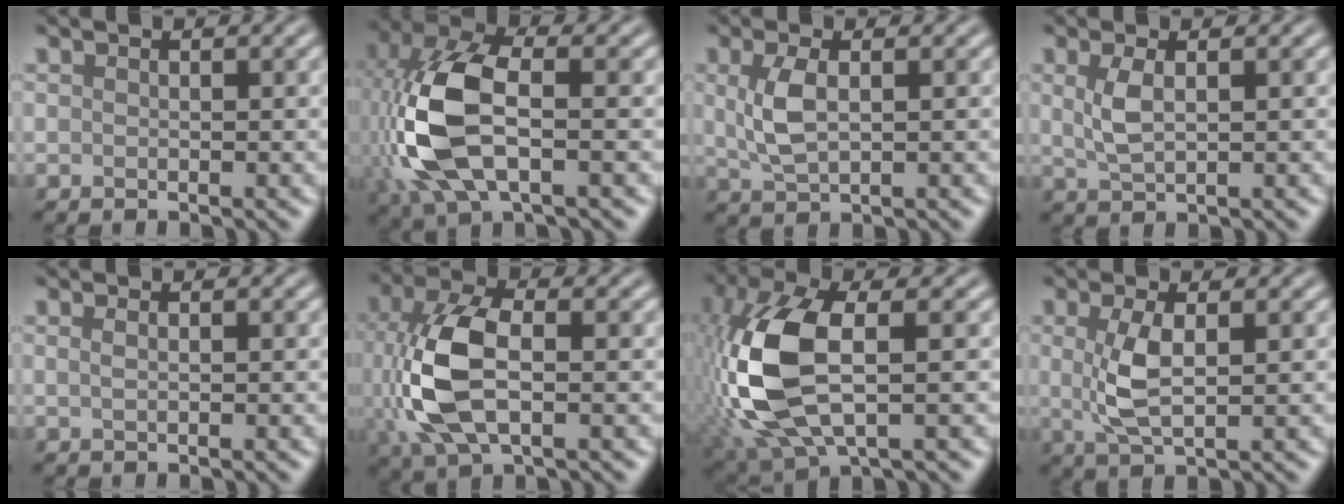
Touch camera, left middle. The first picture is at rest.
{"total": 10.9, "force": [-0.9, 5.6, 9.3], "torque": [-0.229, 0.006, -0.023]}
{"total": 3.4, "force": [0.6, 1.6, 3.0], "torque": [-0.071, 0.000, 0.015]}
{"total": 2.5, "force": [0.7, 1.0, 2.2], "torque": [-0.054, -0.001, 0.016]}
{"total": 0.9, "force": [0.3, 0.4, 0.7], "torque": [-0.009, -0.004, 0.003]}
{"total": 8.6, "force": [-0.2, 4.6, 7.3], "torque": [-0.171, 0.002, -0.006]}
{"total": 11.4, "force": [-0.5, 5.4, 10.0], "torque": [-0.243, 0.000, -0.012]}
{"total": 3.7, "force": [0.5, 1.3, 3.4], "torque": [-0.081, -0.003, 0.010]}